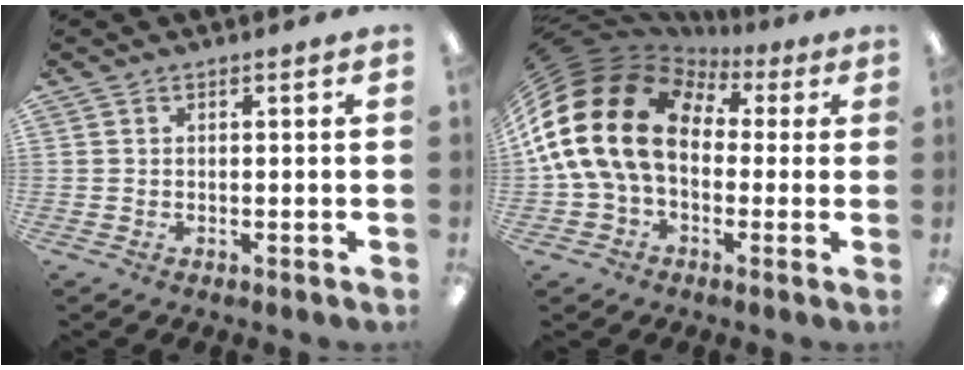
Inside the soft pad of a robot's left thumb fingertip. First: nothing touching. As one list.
[{"total": 21.3, "force": [3.3, 15.0, 14.8], "torque": [-0.323, -0.003, 0.060]}]